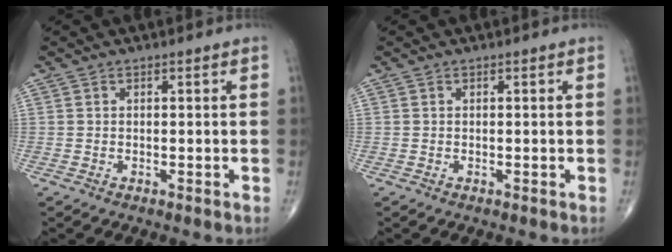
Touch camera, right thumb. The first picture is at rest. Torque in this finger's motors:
{"motor_torque": [0.00, 0.00, 0.02, -0.02, 0.00]}